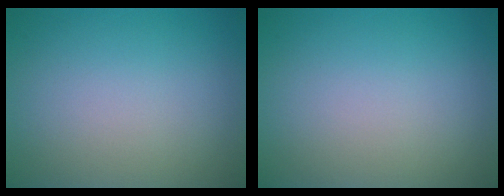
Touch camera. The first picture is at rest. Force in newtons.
{"total": 0.0}